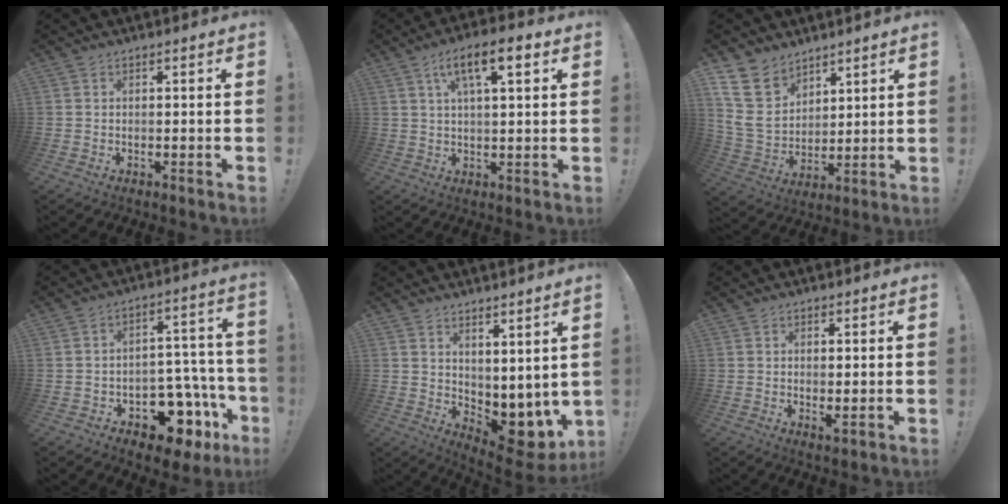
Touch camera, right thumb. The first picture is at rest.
{"total": 9.5, "force": [4.0, 2.6, 8.2], "torque": [-0.128, -0.010, 0.065]}
{"total": 16.2, "force": [9.4, 11.0, 7.3], "torque": [-0.145, -0.059, 0.182]}
{"total": 13.5, "force": [-7.9, 8.1, 7.4], "torque": [-0.051, 0.068, -0.122]}
{"total": 5.5, "force": [1.6, 3.9, 3.5], "torque": [-0.021, -0.044, 0.038]}
{"total": 2.1, "force": [0.5, 0.5, 2.0], "torque": [-0.023, -0.008, 0.007]}